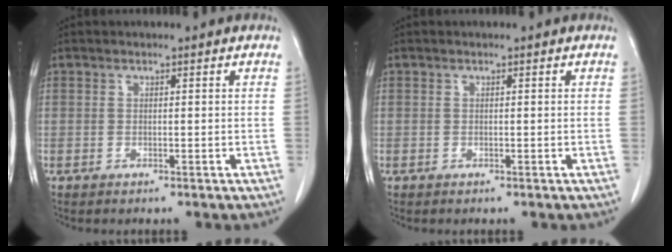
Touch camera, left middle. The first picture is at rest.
{"total": 0.0}